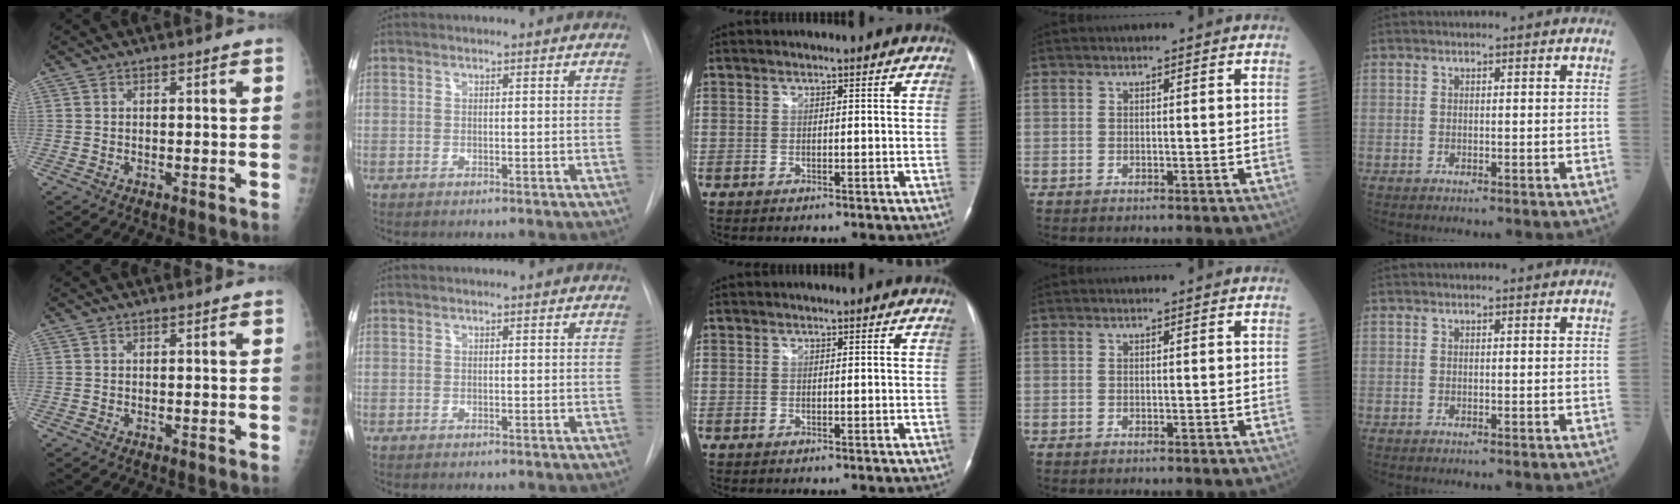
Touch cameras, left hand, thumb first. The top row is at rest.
{}